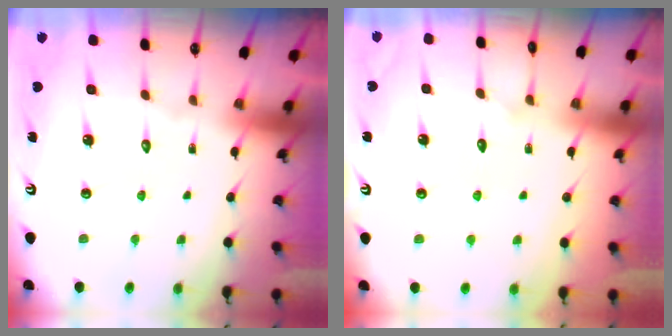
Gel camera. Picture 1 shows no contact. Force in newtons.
{"total": 2.6, "press": 2.6, "slide": 0.4}